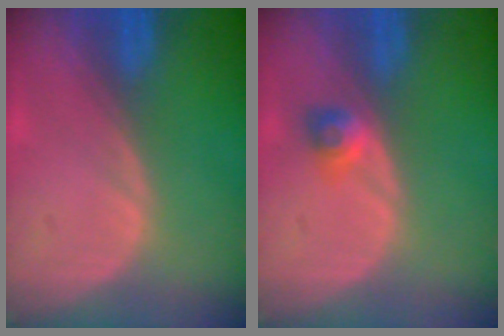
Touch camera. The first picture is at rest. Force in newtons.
{"total": 2.5, "press": 2.2, "slide": 1.3}